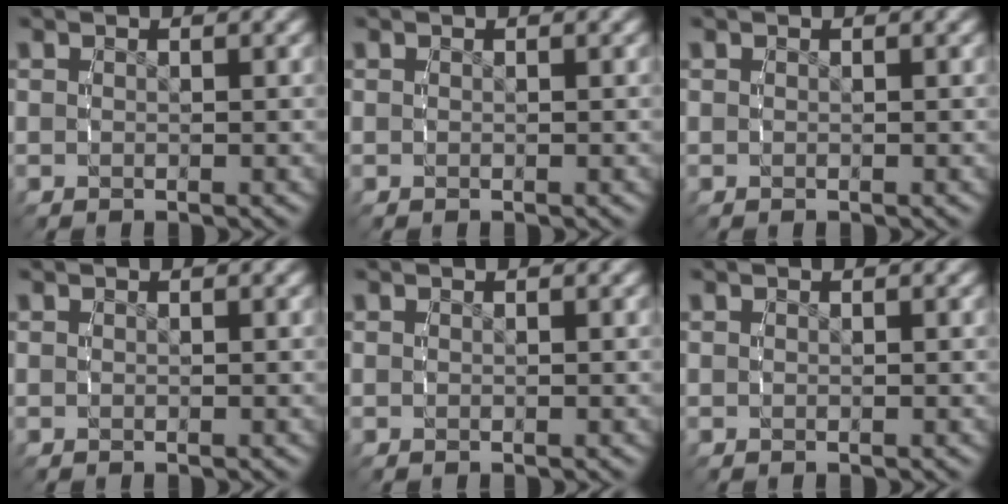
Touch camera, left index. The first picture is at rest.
{"total": 0.0}
{"total": 0.0}
{"total": 0.0}
{"total": 0.0}
{"total": 0.0}